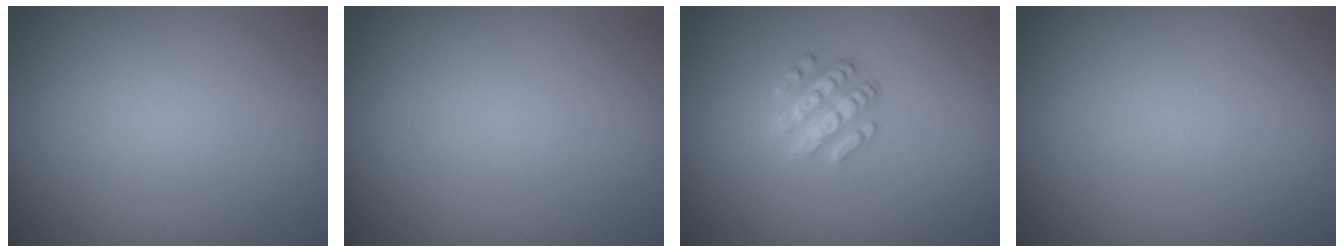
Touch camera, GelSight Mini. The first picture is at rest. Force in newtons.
{"total": 0.0}
{"total": 3.6, "press": 2.6, "slide": 2.5}
{"total": 0.0}